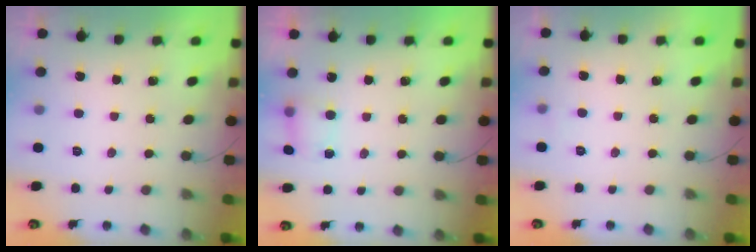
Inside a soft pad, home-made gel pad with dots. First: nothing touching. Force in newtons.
{"total": 4.3, "press": 4.2, "slide": 0.7}
{"total": 2.4, "press": 2.2, "slide": 0.9}